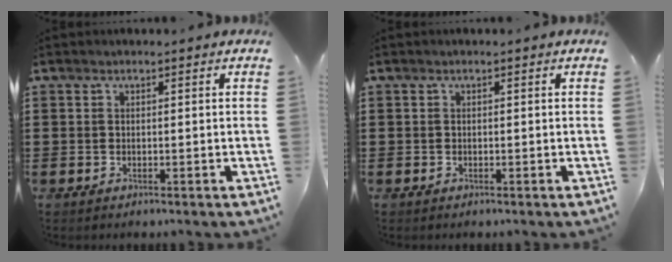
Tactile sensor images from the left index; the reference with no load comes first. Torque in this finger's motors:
{"motor_torque": [-0.01, 0.01, 0.04, -0.01]}